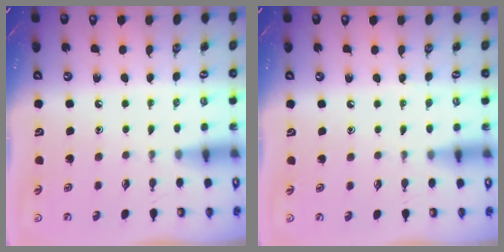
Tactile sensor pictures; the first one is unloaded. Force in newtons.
{"total": 3.0, "press": 2.9, "slide": 0.3}